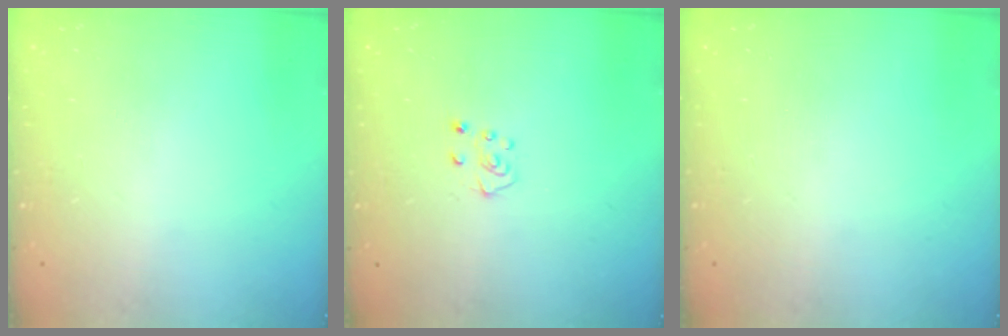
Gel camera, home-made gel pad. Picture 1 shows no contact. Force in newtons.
{"total": 4.6, "press": 4.6, "slide": 0.5}
{"total": 0.0}